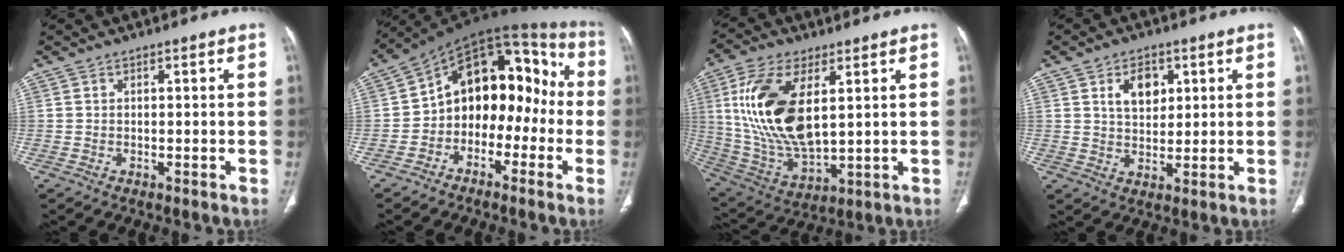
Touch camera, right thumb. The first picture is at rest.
{"total": 16.4, "force": [-2.5, 11.2, 11.7], "torque": [-0.117, 0.078, -0.052]}
{"total": 19.4, "force": [4.5, 9.4, 16.3], "torque": [-0.330, -0.020, 0.095]}
{"total": 6.5, "force": [2.5, 4.2, 4.3], "torque": [-0.049, -0.013, 0.043]}